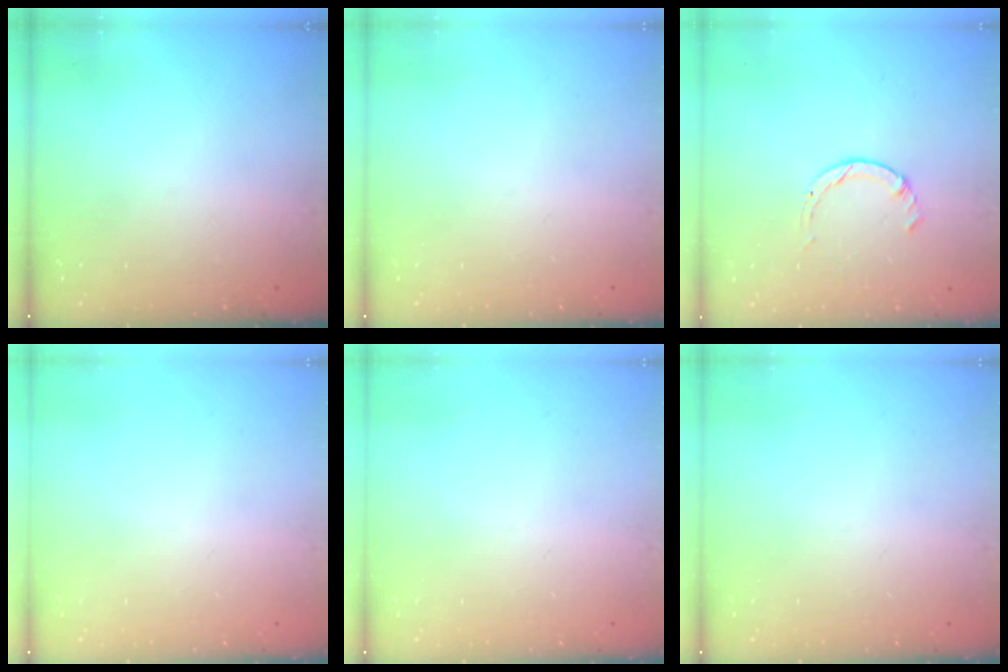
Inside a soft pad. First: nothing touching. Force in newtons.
{"total": 0.0}
{"total": 1.4, "press": 1.4, "slide": 0.2}
{"total": 0.0}
{"total": 0.0}
{"total": 0.0}